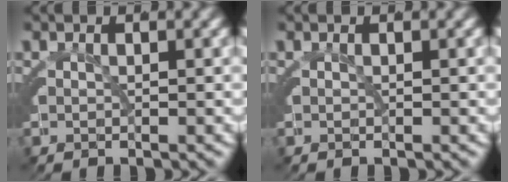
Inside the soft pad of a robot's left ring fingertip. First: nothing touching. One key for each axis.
{"total": 0.0}